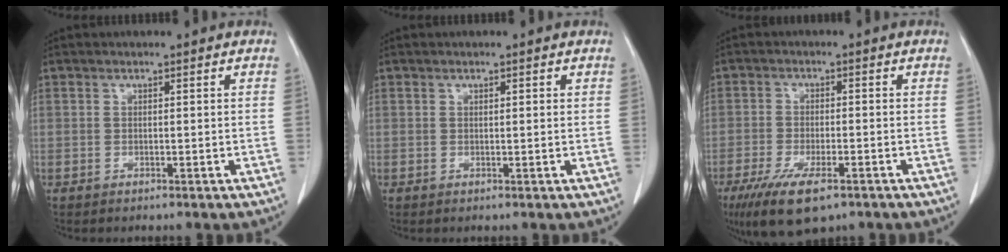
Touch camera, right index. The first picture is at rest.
{"total": 0.6, "force": [0.3, 0.1, 0.5], "torque": [-0.013, 0.000, 0.003]}
{"total": 9.2, "force": [-5.7, 3.1, 6.5], "torque": [-0.116, -0.017, -0.094]}